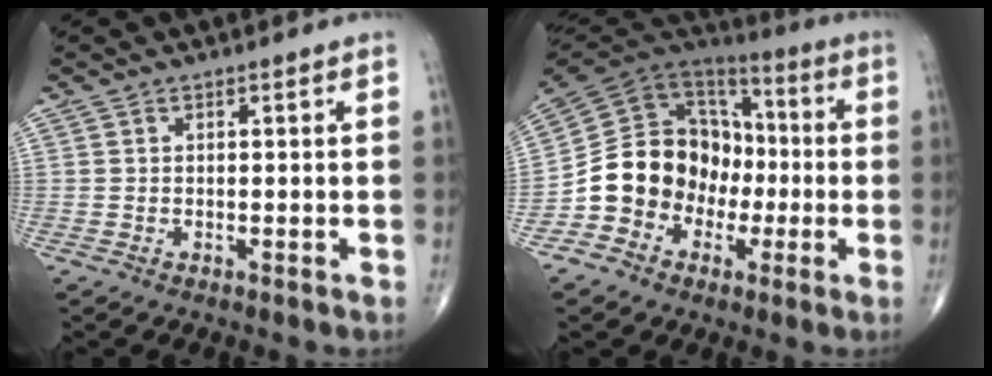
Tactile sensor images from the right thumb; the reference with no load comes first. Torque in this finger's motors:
{"motor_torque": [1.88, 2.02, 0.89, -1.04, 0.15]}